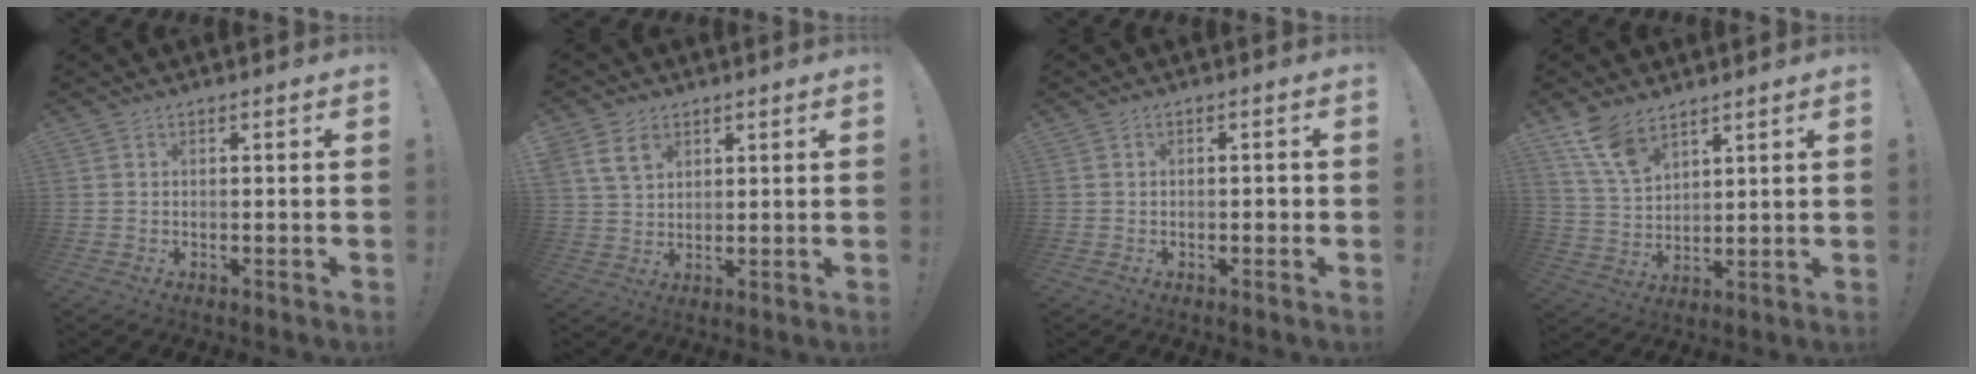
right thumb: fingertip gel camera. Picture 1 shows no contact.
{"total": 7.8, "force": [3.9, 5.6, 3.7], "torque": [-0.062, -0.006, 0.081]}
{"total": 1.2, "force": [-0.4, 0.7, 0.8], "torque": [-0.013, 0.005, -0.009]}
{"total": 9.8, "force": [7.3, 4.6, 4.7], "torque": [-0.089, -0.040, 0.143]}